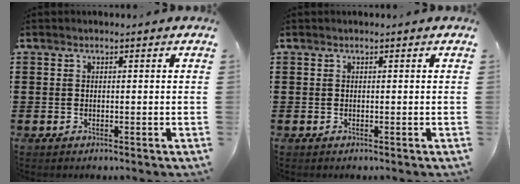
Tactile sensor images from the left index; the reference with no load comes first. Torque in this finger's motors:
{"motor_torque": [0.00, 0.00, 0.00, 0.00]}